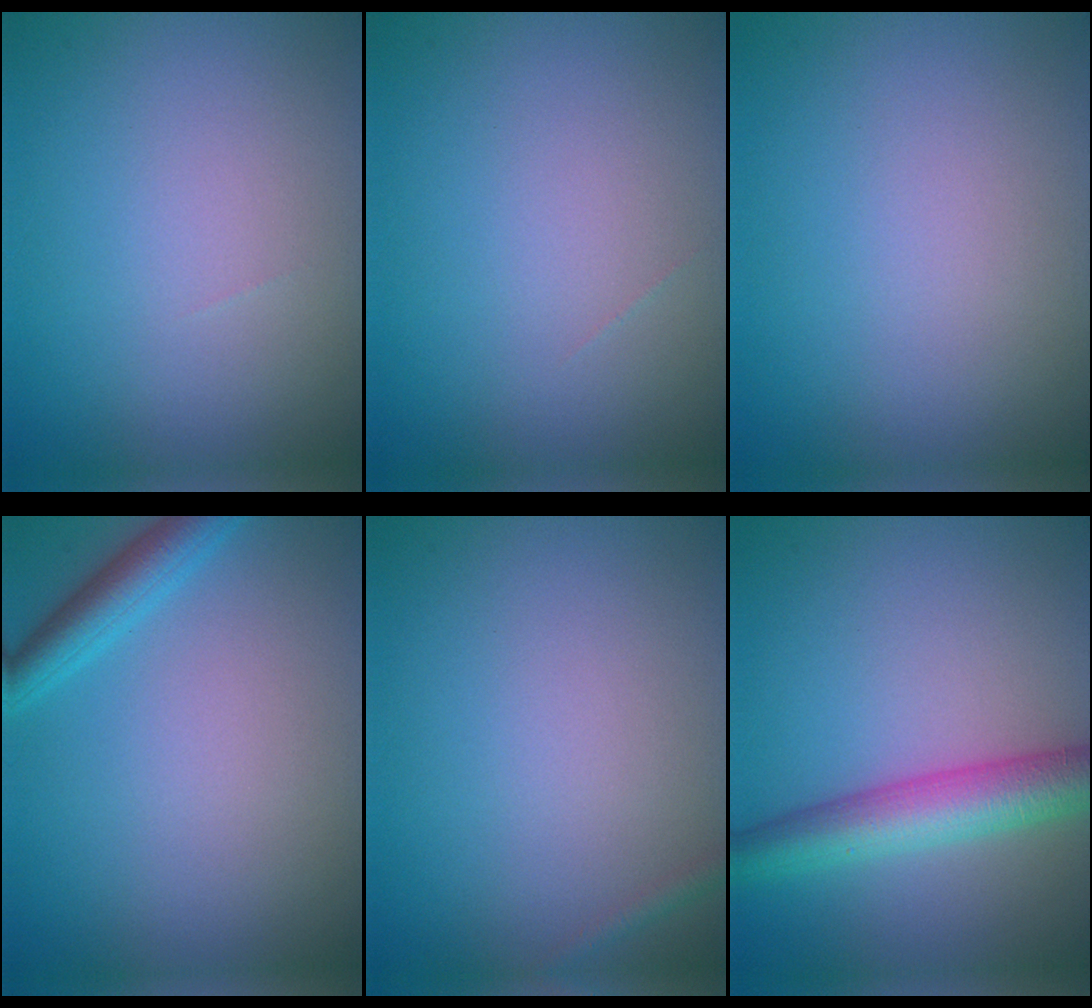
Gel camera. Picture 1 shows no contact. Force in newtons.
{"total": 0.0}
{"total": 0.0}
{"total": 2.8, "press": 2.8, "slide": 0.1}
{"total": 0.8, "press": 0.8, "slide": 0.1}
{"total": 5.7, "press": 5.7, "slide": 0.1}